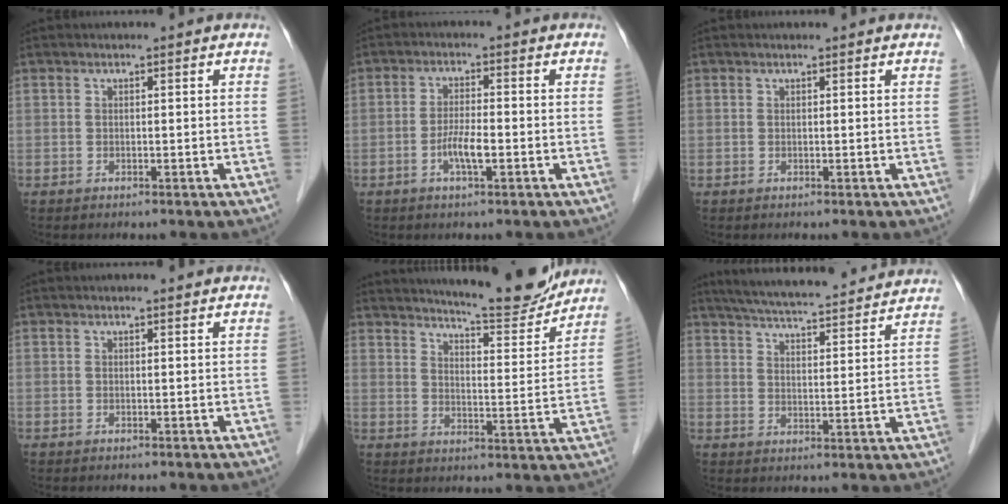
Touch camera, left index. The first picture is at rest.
{"total": 3.8, "force": [-1.4, 0.6, 3.5], "torque": [-0.070, -0.001, -0.028]}
{"total": 1.1, "force": [1.1, 0.1, 0.2], "torque": [-0.012, 0.007, 0.011]}
{"total": 0.8, "force": [0.8, 0.0, 0.3], "torque": [-0.011, 0.002, 0.011]}
{"total": 14.5, "force": [13.6, 1.1, 4.9], "torque": [-0.074, -0.027, 0.182]}
{"total": 20.9, "force": [19.1, 2.2, 8.1], "torque": [-0.131, 0.016, 0.259]}